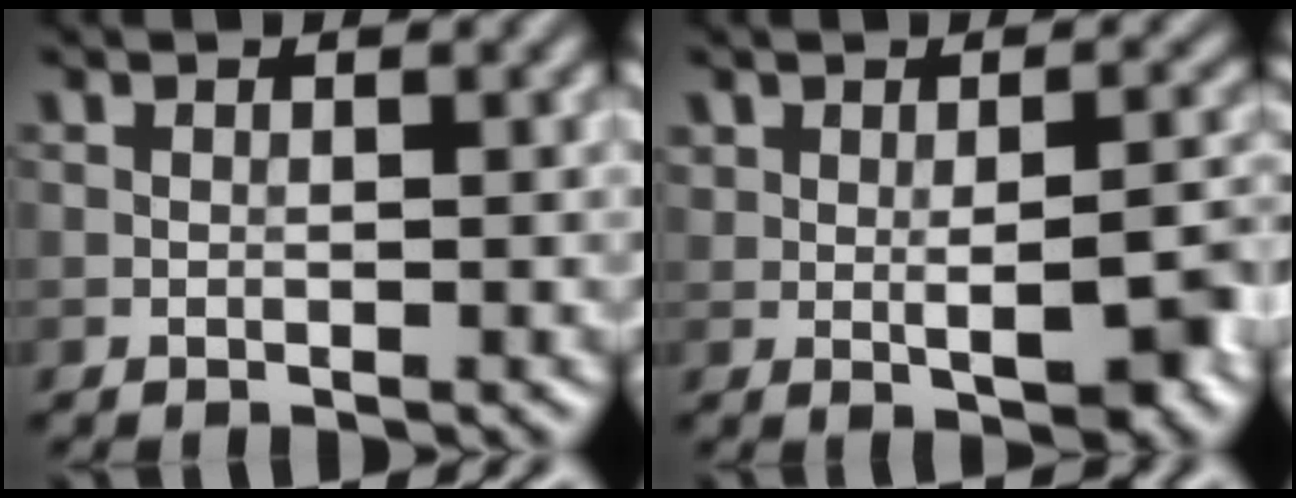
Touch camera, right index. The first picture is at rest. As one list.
[{"total": 4.3, "force": [-0.5, 1.6, 4.0], "torque": [-0.058, 0.000, -0.002]}]